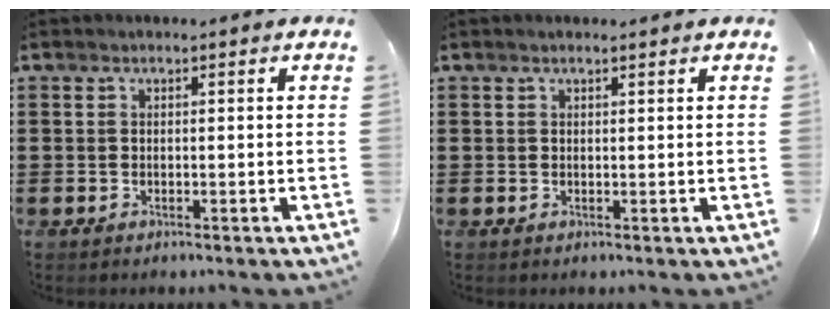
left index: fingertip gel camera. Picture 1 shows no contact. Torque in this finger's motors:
{"motor_torque": [0.71, -0.97, 0.13, 0.02]}